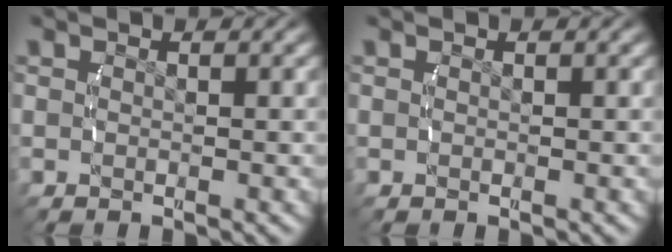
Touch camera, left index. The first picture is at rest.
{"total": 0.0}